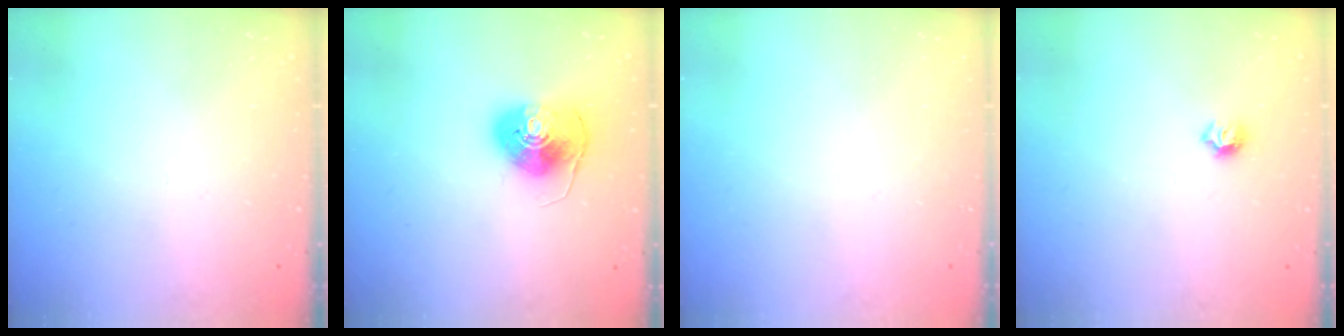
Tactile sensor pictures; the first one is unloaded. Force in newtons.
{"total": 8.3, "press": 8.3, "slide": 0.5}
{"total": 0.0}
{"total": 5.5, "press": 5.4, "slide": 0.7}